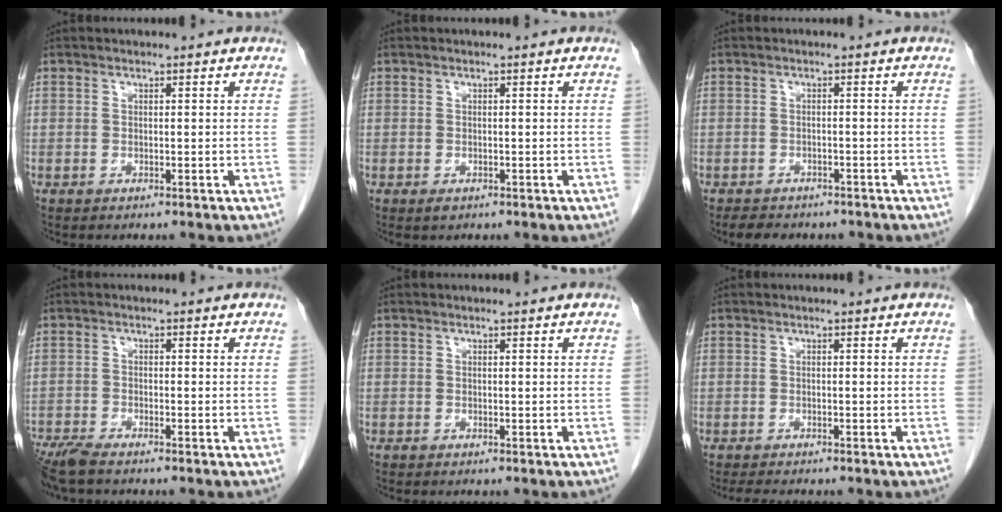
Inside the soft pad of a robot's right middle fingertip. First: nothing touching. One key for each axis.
{"total": 0.9, "fx": -0.5, "fy": 0.5, "fz": 0.5, "tx": -0.009, "ty": 0.000, "tz": -0.003}
{"total": 5.6, "fx": -4.6, "fy": 2.5, "fz": 1.8, "tx": -0.029, "ty": -0.002, "tz": -0.057}
{"total": 4.7, "fx": -4.1, "fy": 0.4, "fz": 2.3, "tx": -0.046, "ty": -0.016, "tz": -0.078}
{"total": 0.0}
{"total": 3.3, "fx": -2.9, "fy": 0.6, "fz": 1.5, "tx": -0.023, "ty": -0.008, "tz": -0.042}